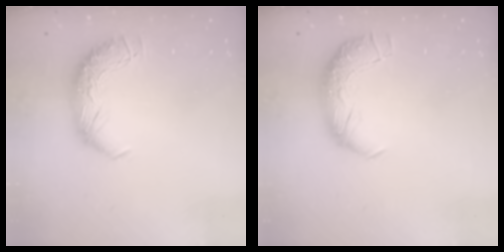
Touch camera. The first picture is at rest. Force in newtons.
{"total": 2.5, "press": 1.3, "slide": 2.2}